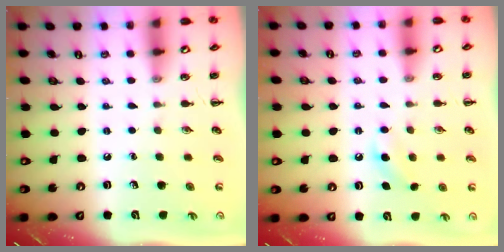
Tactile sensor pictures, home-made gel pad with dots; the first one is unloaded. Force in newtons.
{"total": 6.2, "press": 6.0, "slide": 1.8}